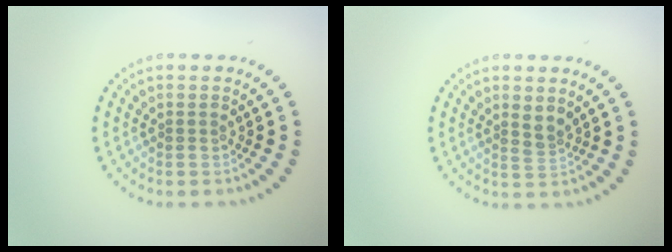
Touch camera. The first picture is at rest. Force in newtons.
{"total": 1.6, "press": 1.2, "slide": 1.1}